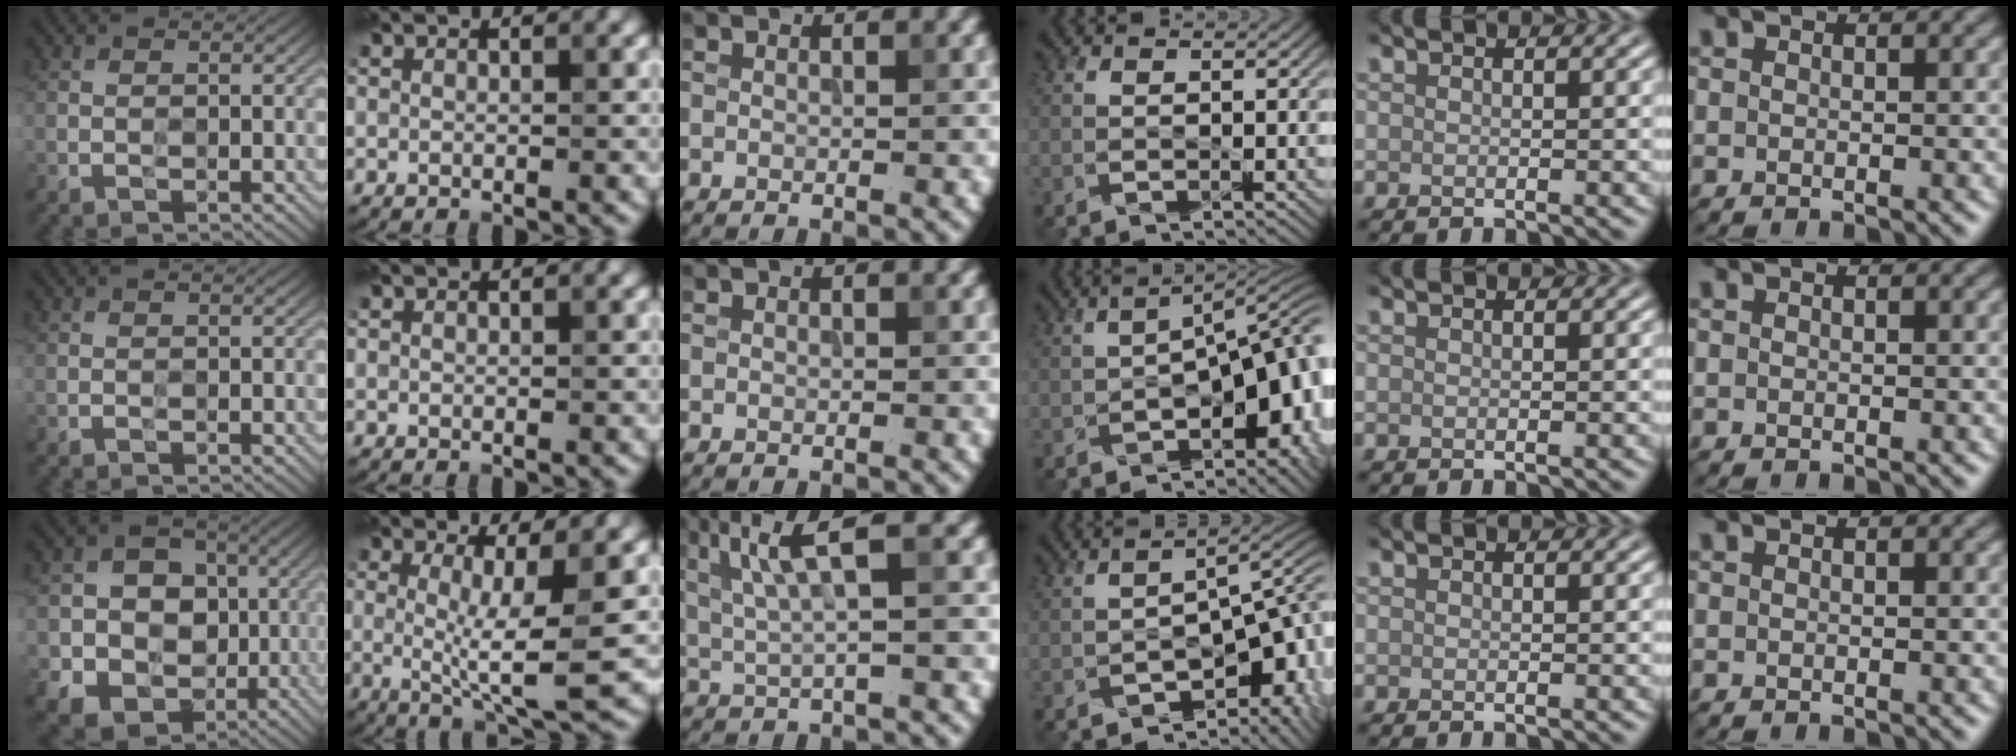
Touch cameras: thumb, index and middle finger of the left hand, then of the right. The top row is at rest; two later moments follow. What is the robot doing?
{"motion": "wipe", "object": "compact mirror"}